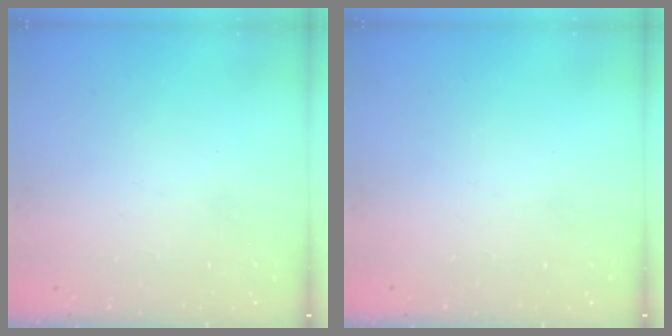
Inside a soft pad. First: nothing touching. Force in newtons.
{"total": 0.0}